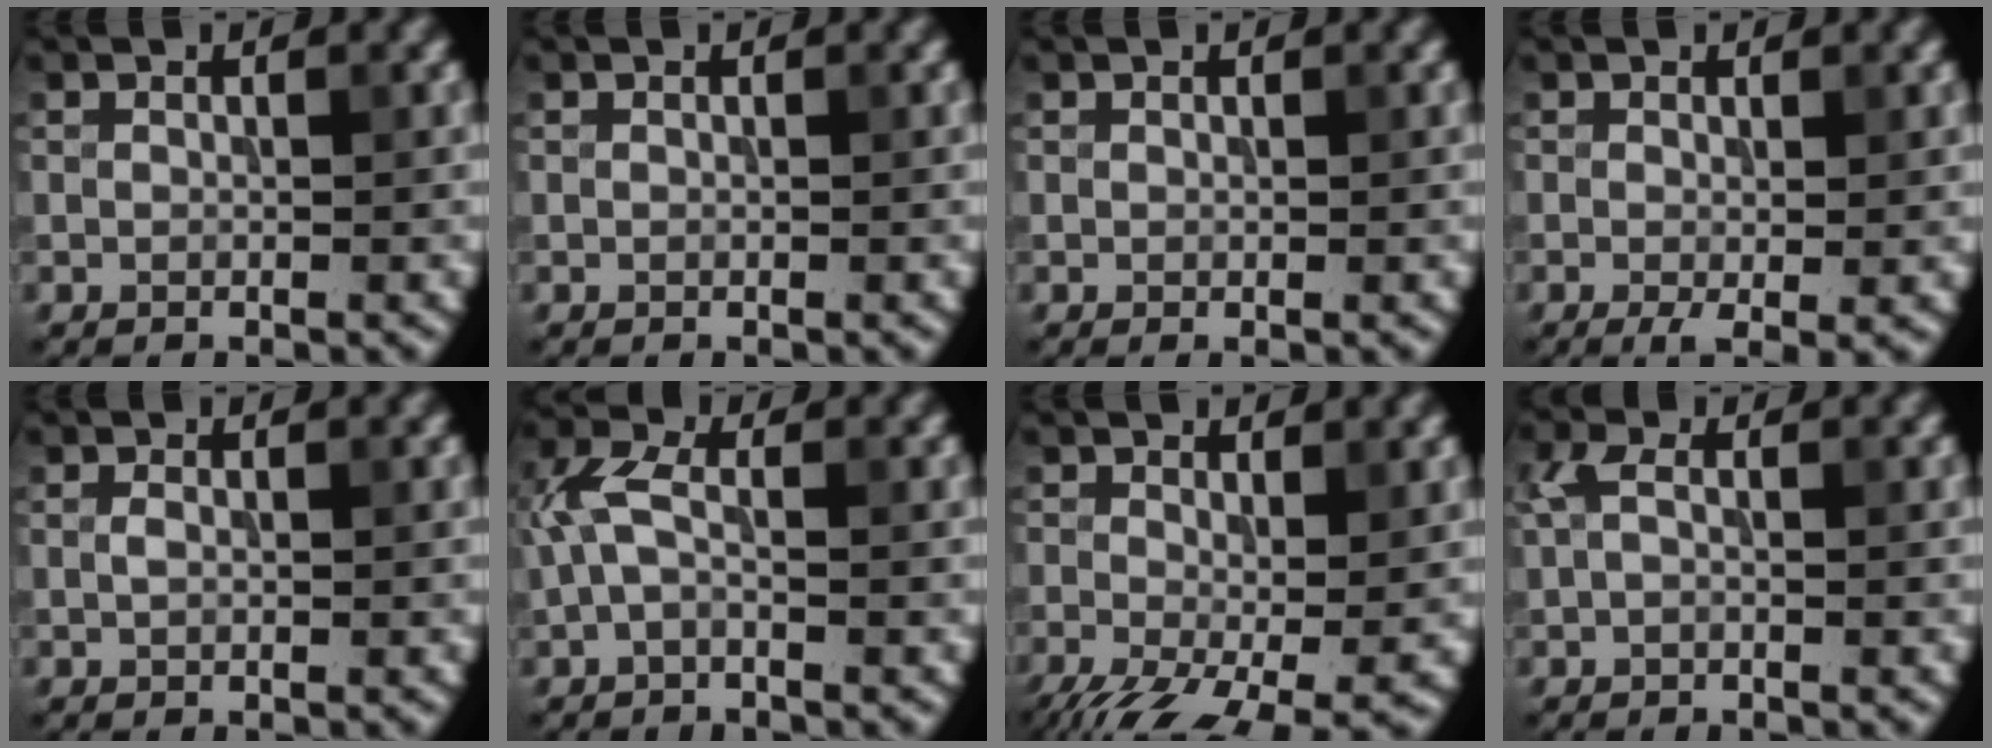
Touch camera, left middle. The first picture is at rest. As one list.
[{"total": 0.0}, {"total": 0.0}, {"total": 1.8, "force": [-0.4, 0.3, 1.7], "torque": [-0.030, -0.013, -0.007]}, {"total": 0.7, "force": [0.0, 0.4, 0.6], "torque": [-0.016, 0.000, 0.000]}, {"total": 3.1, "force": [-0.2, 1.5, 2.6], "torque": [-0.064, 0.012, -0.012]}, {"total": 8.6, "force": [-3.8, 3.5, 6.9], "torque": [-0.134, -0.037, -0.060]}, {"total": 1.7, "force": [0.1, 0.8, 1.5], "torque": [-0.035, 0.006, -0.003]}]